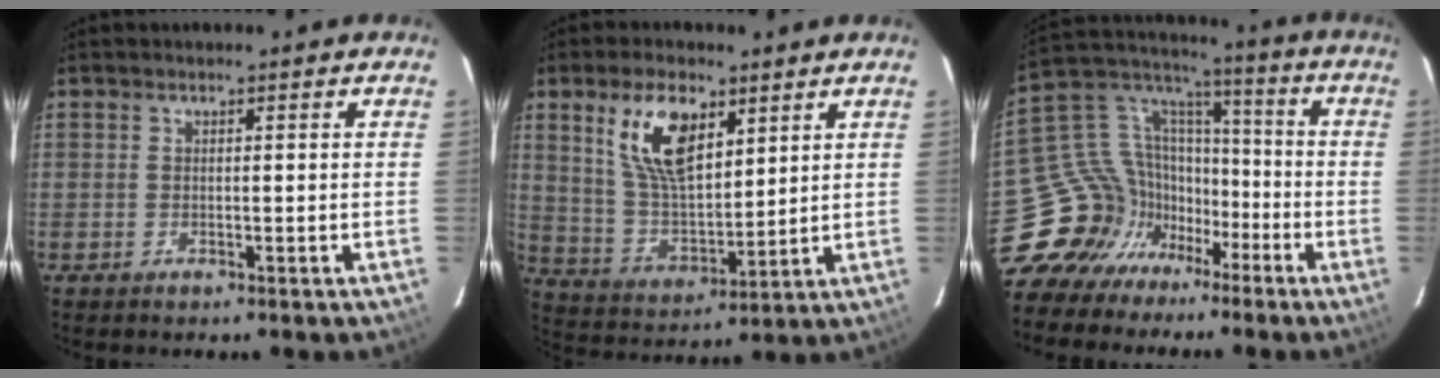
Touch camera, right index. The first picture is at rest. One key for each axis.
{"total": 13.0, "fx": 6.4, "fy": 6.2, "fz": 9.5, "tx": -0.180, "ty": 0.011, "tz": 0.133}
{"total": 16.1, "fx": -9.5, "fy": 12.3, "fz": 4.0, "tx": -0.100, "ty": 0.060, "tz": -0.166}